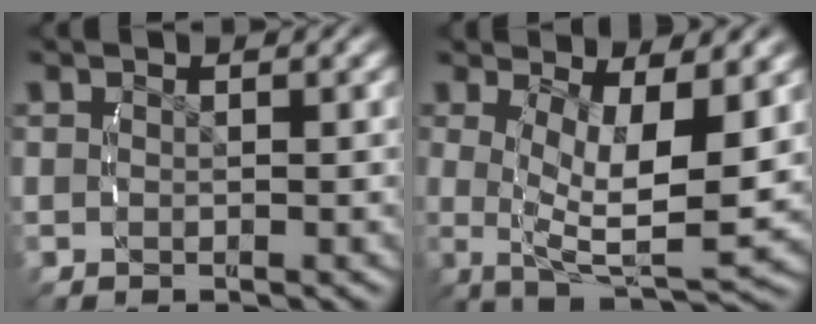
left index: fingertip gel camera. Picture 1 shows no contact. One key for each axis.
{"total": 8.8, "fx": -0.6, "fy": 4.4, "fz": 7.6, "tx": -0.138, "ty": -0.033, "tz": -0.002}